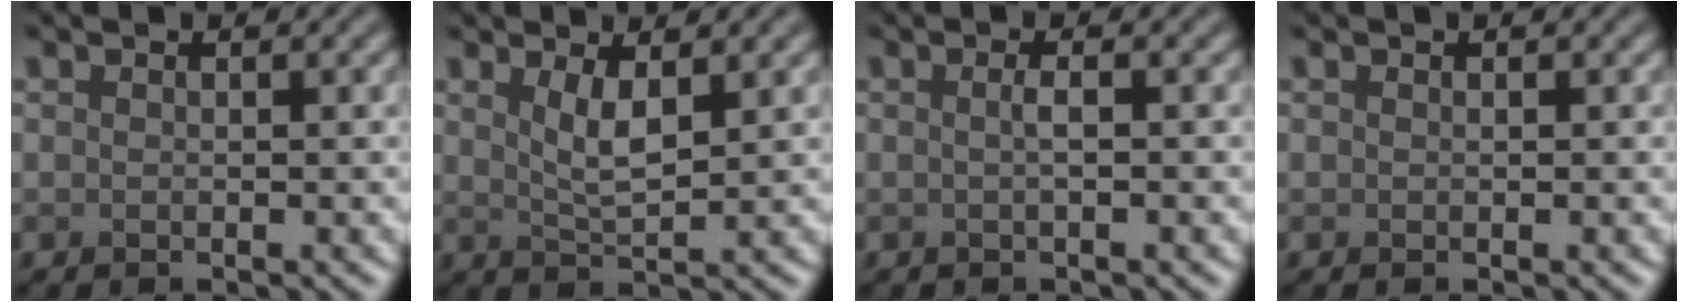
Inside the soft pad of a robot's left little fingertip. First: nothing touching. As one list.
[{"total": 2.7, "force": [1.3, 0.7, 2.3], "torque": [-0.045, -0.005, 0.027]}, {"total": 1.1, "force": [0.0, 0.2, 1.1], "torque": [-0.019, 0.003, -0.002]}, {"total": 0.0}]